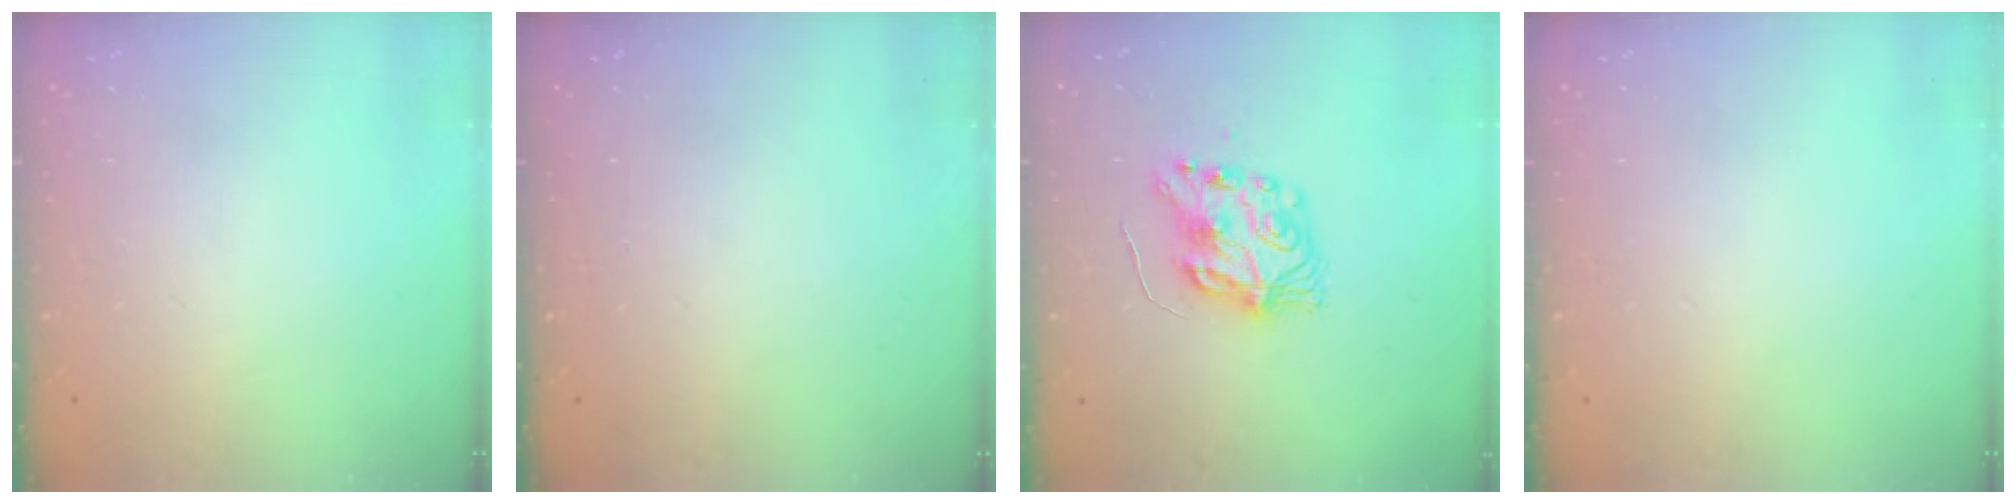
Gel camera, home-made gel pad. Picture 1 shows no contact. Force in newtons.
{"total": 0.0}
{"total": 8.5, "press": 8.5, "slide": 0.3}
{"total": 0.0}